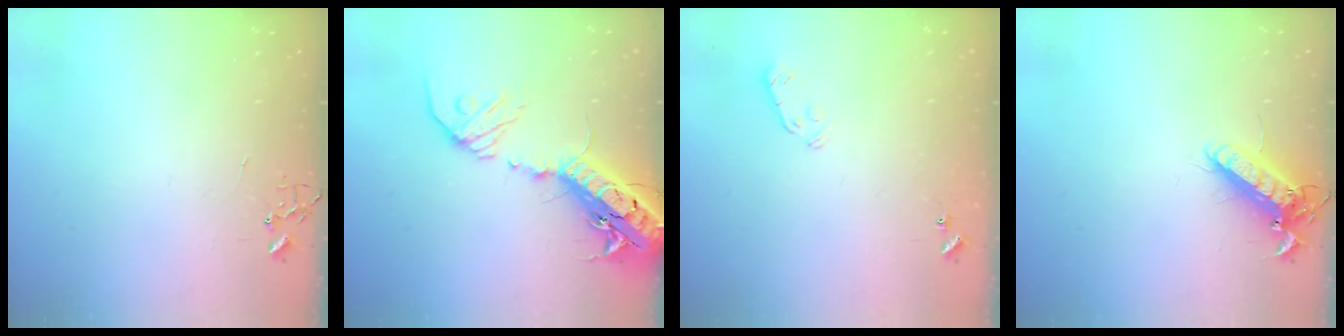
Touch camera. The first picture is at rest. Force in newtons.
{"total": 23.9, "press": 23.3, "slide": 5.5}
{"total": 4.1, "press": 4.0, "slide": 0.7}
{"total": 13.3, "press": 13.0, "slide": 2.5}